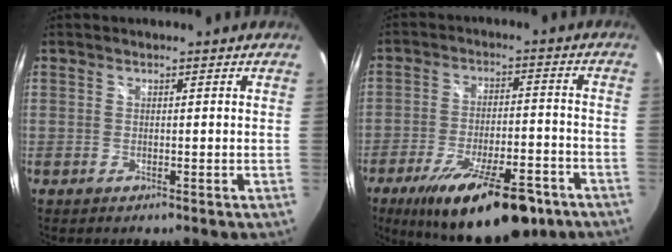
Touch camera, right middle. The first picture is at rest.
{"total": 20.3, "force": [-13.4, 6.7, 13.6], "torque": [-0.232, -0.034, -0.193]}